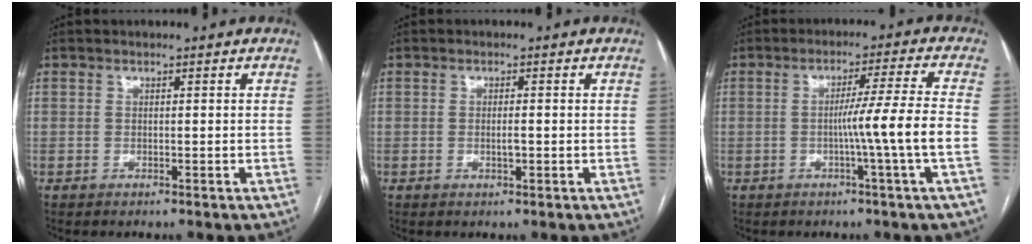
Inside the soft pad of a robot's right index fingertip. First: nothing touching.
{"total": 1.6, "force": [-0.3, 0.4, 1.6], "torque": [-0.030, -0.001, -0.005]}
{"total": 8.1, "force": [-1.9, -2.5, 7.5], "torque": [-0.116, -0.001, -0.030]}